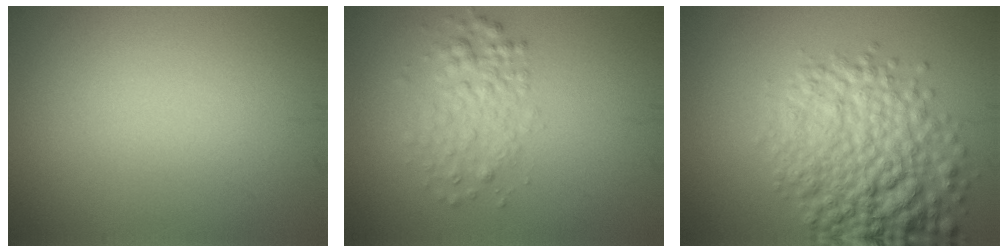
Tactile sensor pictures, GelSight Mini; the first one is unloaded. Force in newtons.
{"total": 2.8, "press": 2.8, "slide": 0.1}
{"total": 8.7, "press": 8.7, "slide": 0.3}